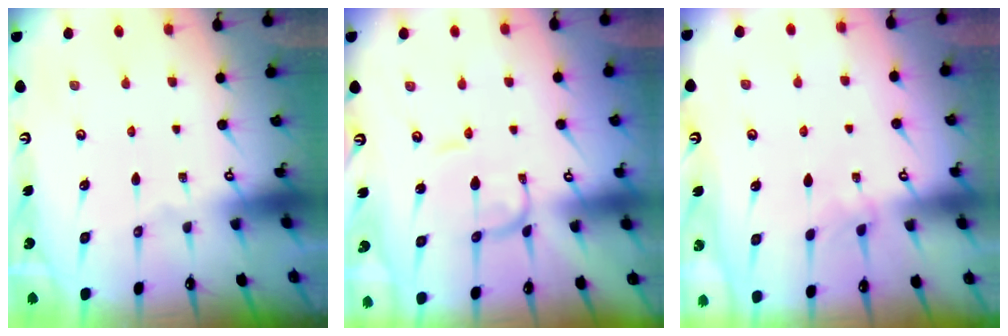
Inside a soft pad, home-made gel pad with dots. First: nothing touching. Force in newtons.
{"total": 1.2, "press": 1.2, "slide": 0.3}
{"total": 2.8, "press": 2.8, "slide": 0.3}